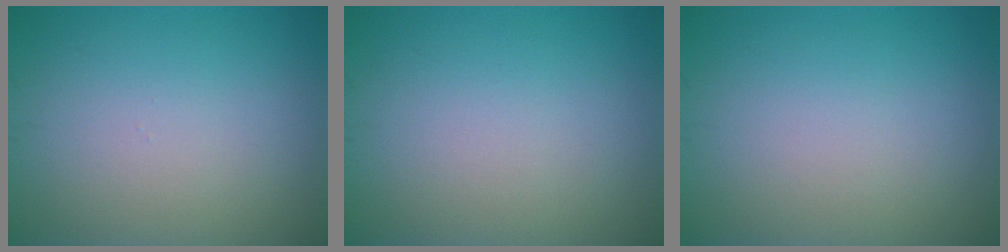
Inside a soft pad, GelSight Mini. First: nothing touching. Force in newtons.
{"total": 0.0}
{"total": 0.0}